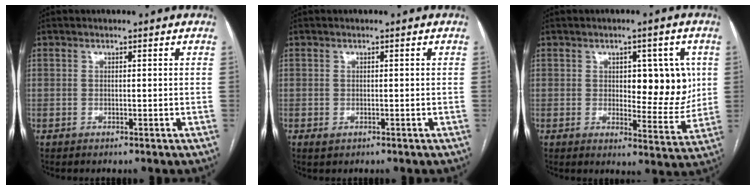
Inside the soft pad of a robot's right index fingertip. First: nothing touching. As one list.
[{"total": 0.9, "force": [-0.4, 0.7, 0.6], "torque": [-0.009, 0.000, -0.002]}, {"total": 9.2, "force": [1.6, 4.2, 8.0], "torque": [-0.091, 0.005, 0.028]}]